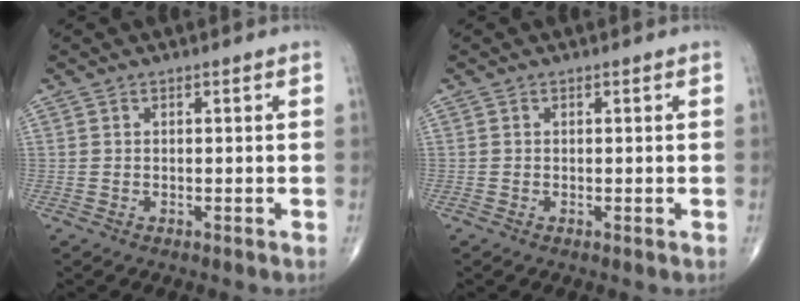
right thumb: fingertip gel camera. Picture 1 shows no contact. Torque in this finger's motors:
{"motor_torque": [0.35, -0.20, -0.15, -0.14, 0.01]}